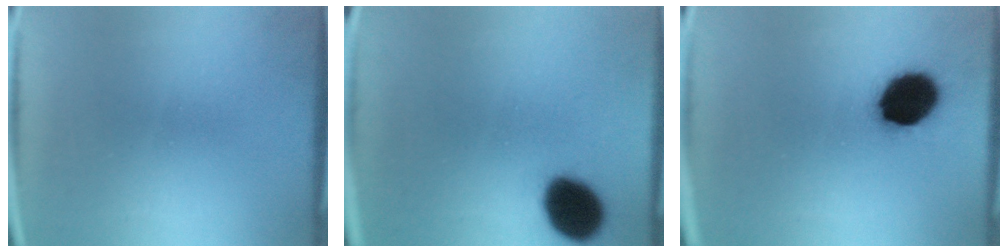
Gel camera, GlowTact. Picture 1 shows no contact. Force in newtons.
{"total": 12.6}
{"total": 12.6}